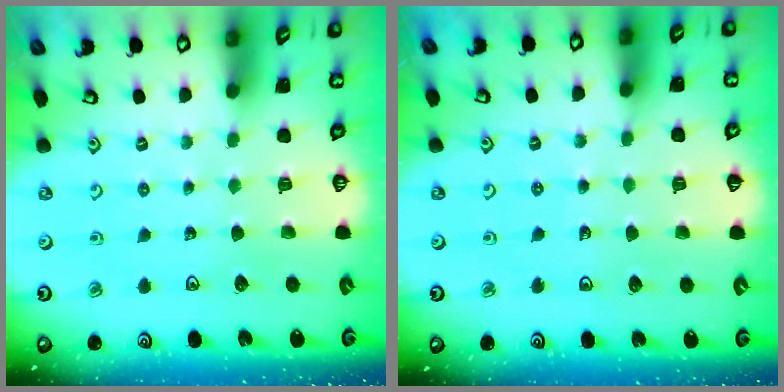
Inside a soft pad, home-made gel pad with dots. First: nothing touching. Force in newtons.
{"total": 2.9, "press": 2.6, "slide": 1.1}